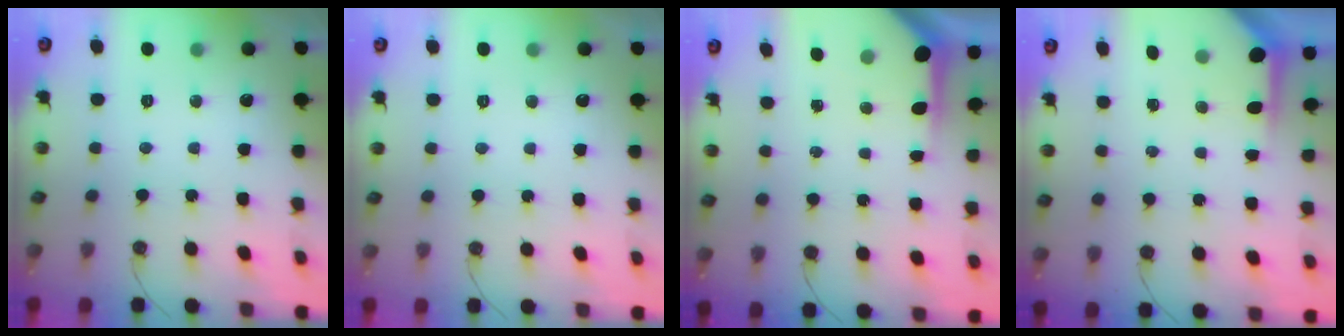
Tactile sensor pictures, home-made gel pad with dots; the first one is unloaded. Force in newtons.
{"total": 0.0}
{"total": 5.3, "press": 5.3, "slide": 0.4}
{"total": 3.6, "press": 3.6, "slide": 0.4}